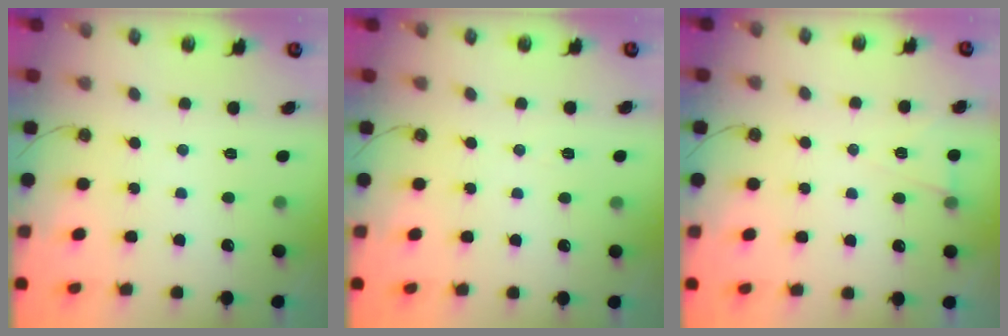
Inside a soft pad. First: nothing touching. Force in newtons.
{"total": 2.9, "press": 2.2, "slide": 1.9}
{"total": 5.7, "press": 3.7, "slide": 4.3}